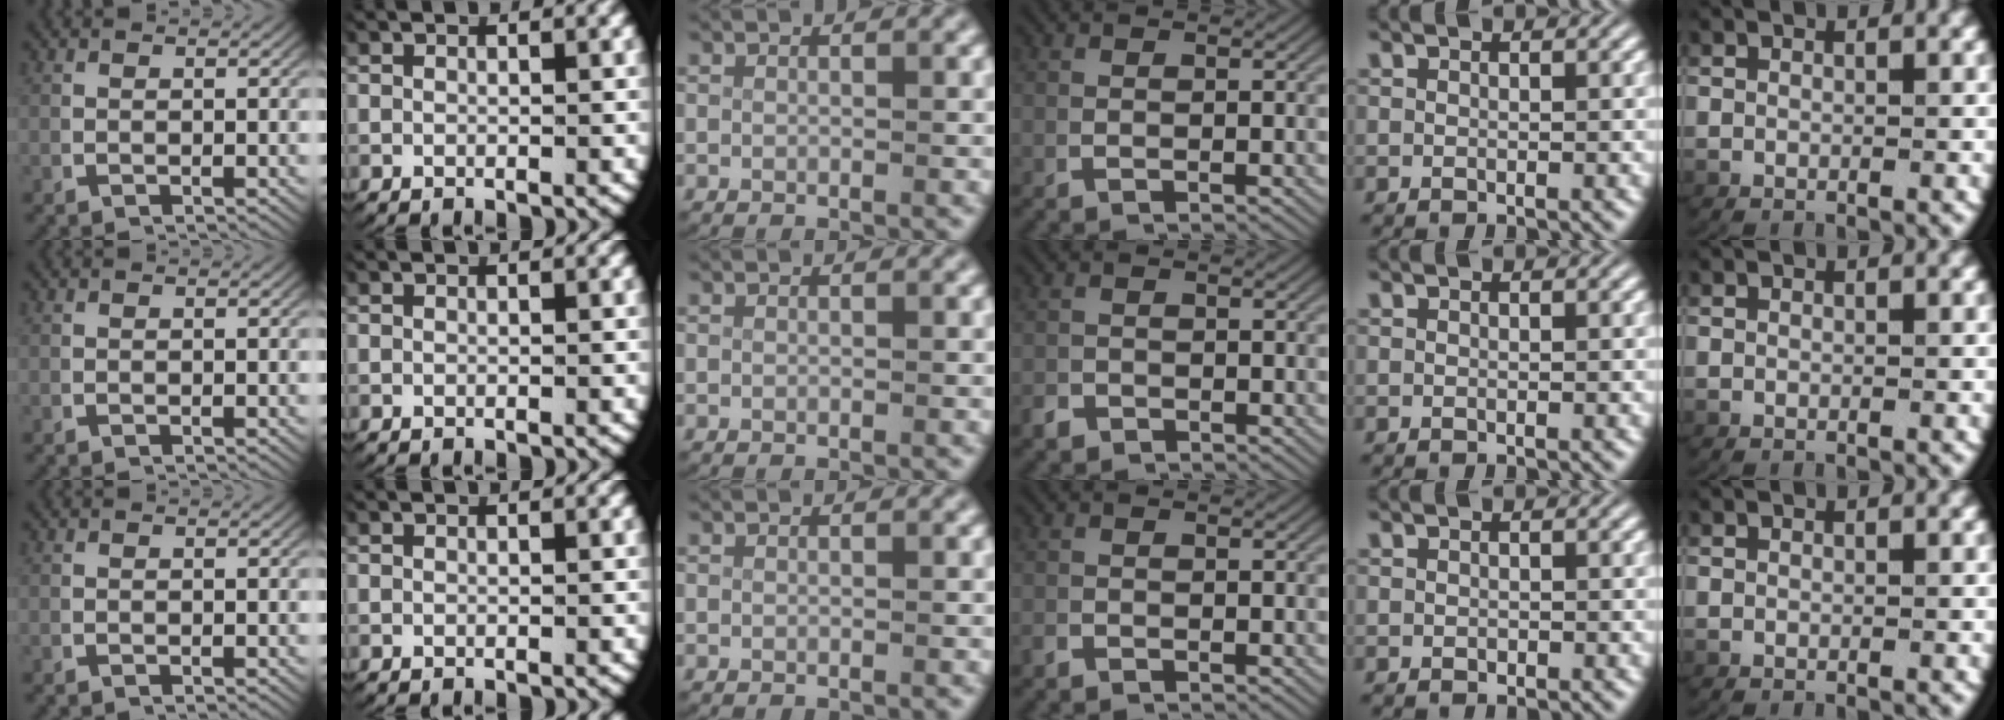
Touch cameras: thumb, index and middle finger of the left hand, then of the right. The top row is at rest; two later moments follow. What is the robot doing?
{"motion": "lift_and_place", "object": "paper"}